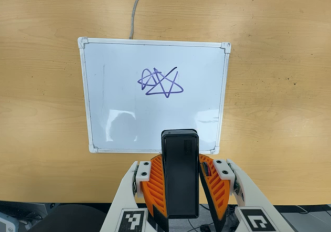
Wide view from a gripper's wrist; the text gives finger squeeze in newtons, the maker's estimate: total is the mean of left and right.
{"total": 5.4, "left": 4.7, "right": 6.2}